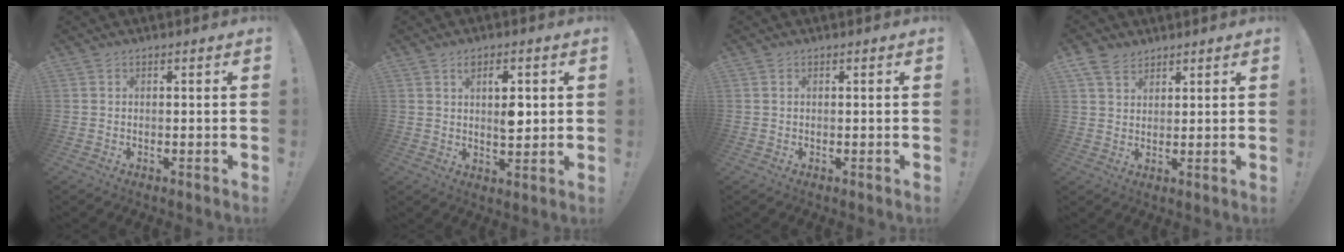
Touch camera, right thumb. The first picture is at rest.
{"total": 7.0, "force": [1.8, 3.6, 5.7], "torque": [-0.081, -0.006, 0.027]}
{"total": 0.6, "force": [0.2, 0.4, 0.4], "torque": [-0.013, 0.005, 0.003]}
{"total": 6.0, "force": [4.5, 3.6, 1.9], "torque": [-0.045, -0.018, 0.088]}